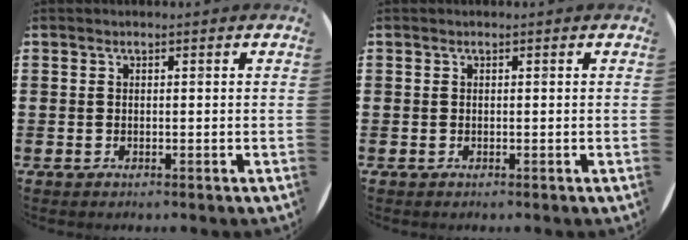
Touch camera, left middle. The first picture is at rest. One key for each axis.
{"total": 0.0}